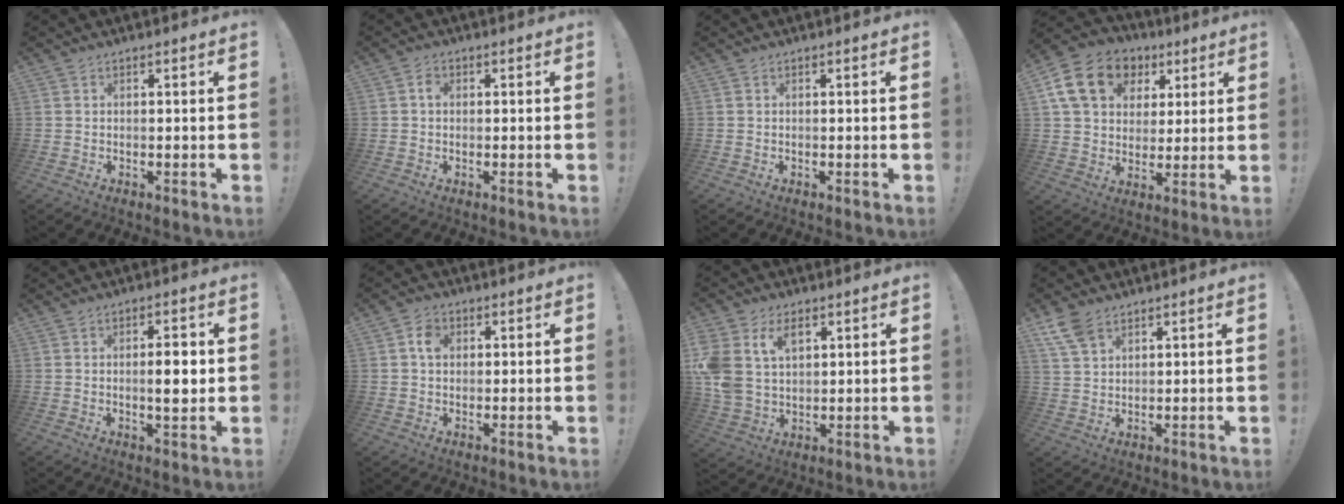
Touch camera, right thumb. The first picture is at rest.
{"total": 1.3, "force": [-0.2, 1.1, 0.6], "torque": [-0.008, 0.005, -0.005]}
{"total": 0.0}
{"total": 17.8, "force": [6.8, 13.7, 9.2], "torque": [-0.136, -0.016, 0.137]}
{"total": 5.5, "force": [-0.1, 1.5, 5.3], "torque": [-0.074, -0.001, -0.008]}
{"total": 3.6, "force": [0.7, 2.8, 2.2], "torque": [-0.026, 0.001, 0.009]}
{"total": 12.1, "force": [5.2, 8.7, 6.7], "torque": [-0.140, -0.022, 0.103]}
{"total": 7.1, "force": [4.5, 3.8, 3.9], "torque": [-0.069, -0.016, 0.089]}